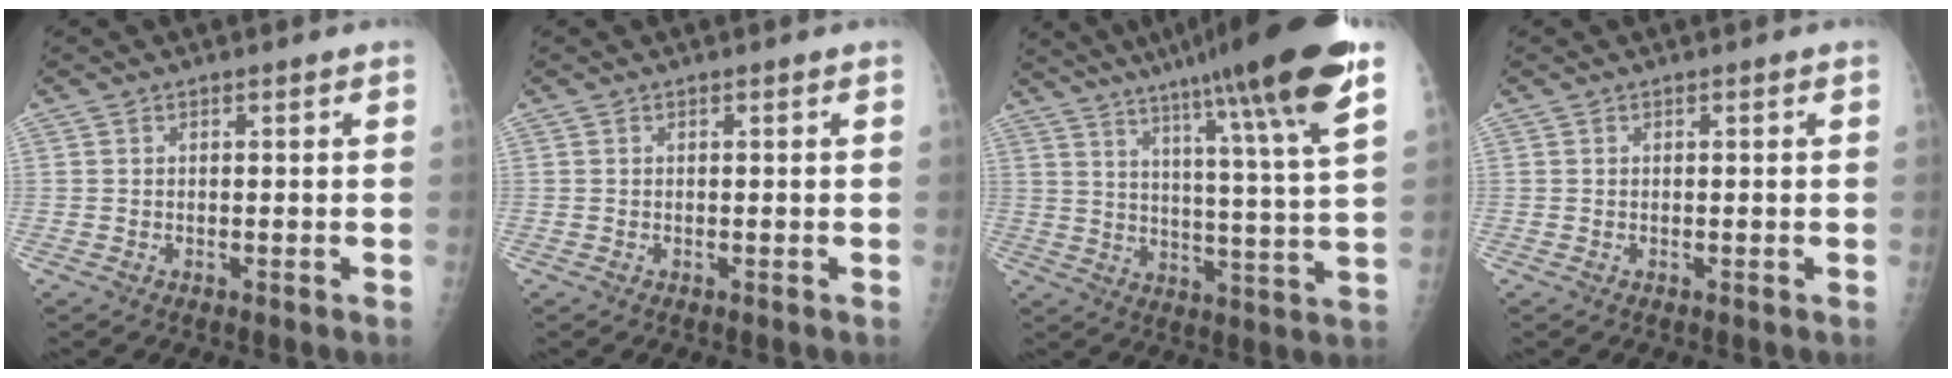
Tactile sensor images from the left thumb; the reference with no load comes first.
{"total": 0.0}
{"total": 23.3, "force": [15.5, 0.7, 17.4], "torque": [-0.251, -0.054, 0.220]}
{"total": 0.0}